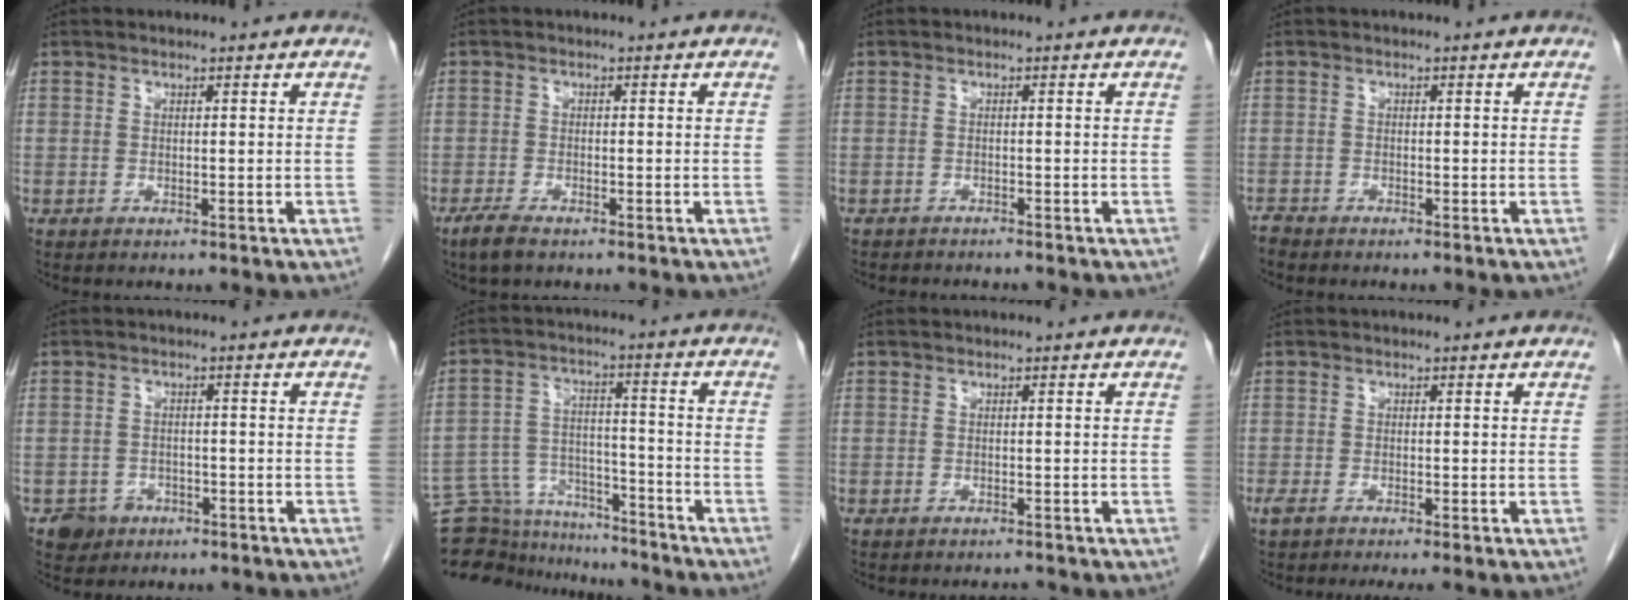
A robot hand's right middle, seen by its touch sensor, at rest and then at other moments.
{"total": 3.0, "force": [-2.2, 0.8, 1.9], "torque": [-0.047, -0.007, -0.039]}
{"total": 3.1, "force": [-3.0, 0.7, 0.7], "torque": [-0.009, -0.004, -0.039]}
{"total": 1.2, "force": [-1.2, 0.2, 0.0], "torque": [-0.004, -0.002, -0.022]}
{"total": 3.6, "force": [-2.2, 2.8, 0.4], "torque": [-0.004, 0.011, -0.029]}
{"total": 14.0, "force": [-13.2, 3.9, 2.1], "torque": [-0.041, 0.040, -0.208]}
{"total": 1.2, "force": [-1.2, 0.0, 0.2], "torque": [-0.003, -0.004, -0.014]}
{"total": 5.0, "force": [-4.0, 0.7, 2.9], "torque": [-0.043, -0.006, -0.062]}